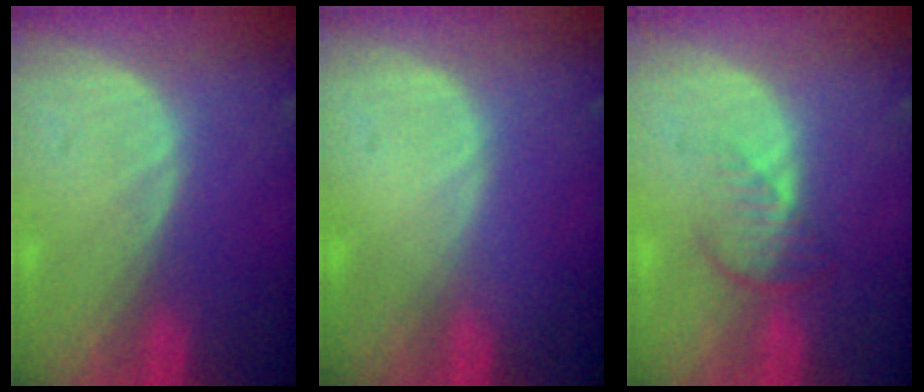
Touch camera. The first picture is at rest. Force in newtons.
{"total": 0.0}
{"total": 3.8, "press": 3.3, "slide": 1.8}